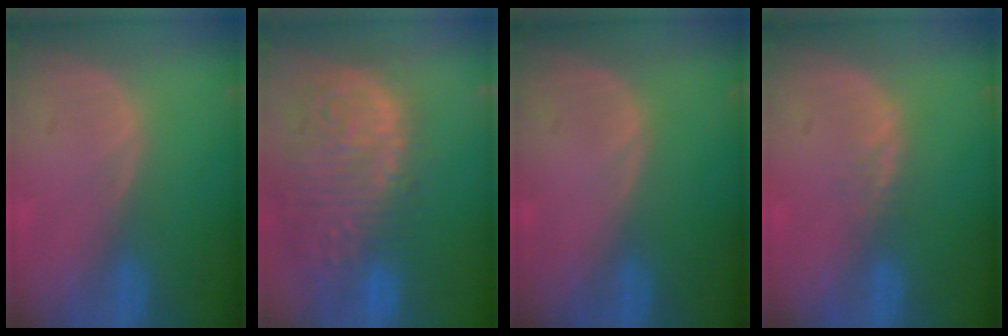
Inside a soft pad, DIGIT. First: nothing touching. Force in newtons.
{"total": 15.0, "press": 12.4, "slide": 8.4}
{"total": 0.0}
{"total": 1.4, "press": 1.4, "slide": 0.3}